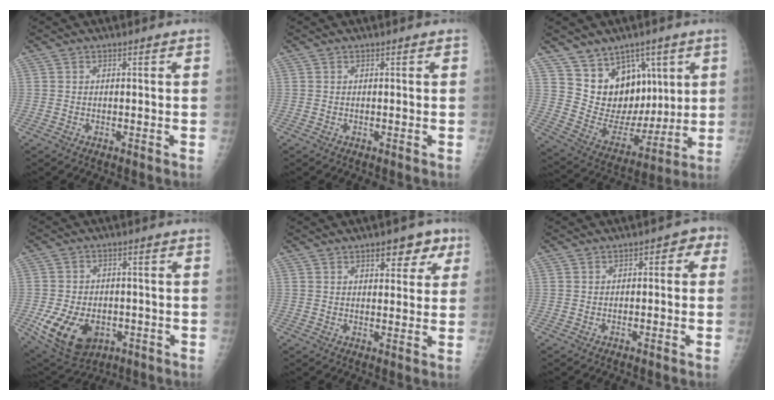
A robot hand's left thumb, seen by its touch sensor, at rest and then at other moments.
{"total": 0.0}
{"total": 15.0, "force": [7.2, 10.8, 7.5], "torque": [-0.074, -0.038, 0.146]}
{"total": 12.8, "force": [-4.1, 8.9, 8.2], "torque": [-0.138, 0.007, -0.050]}
{"total": 6.8, "force": [3.6, 3.8, 4.4], "torque": [-0.018, -0.012, 0.041]}
{"total": 3.0, "force": [0.1, 2.4, 1.8], "torque": [0.004, 0.016, -0.008]}